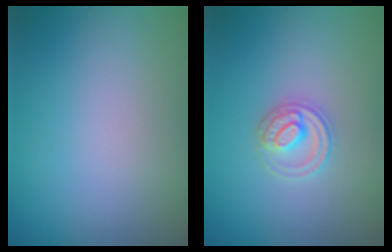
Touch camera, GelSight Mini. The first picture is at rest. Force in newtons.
{"total": 2.5, "press": 2.4, "slide": 0.3}